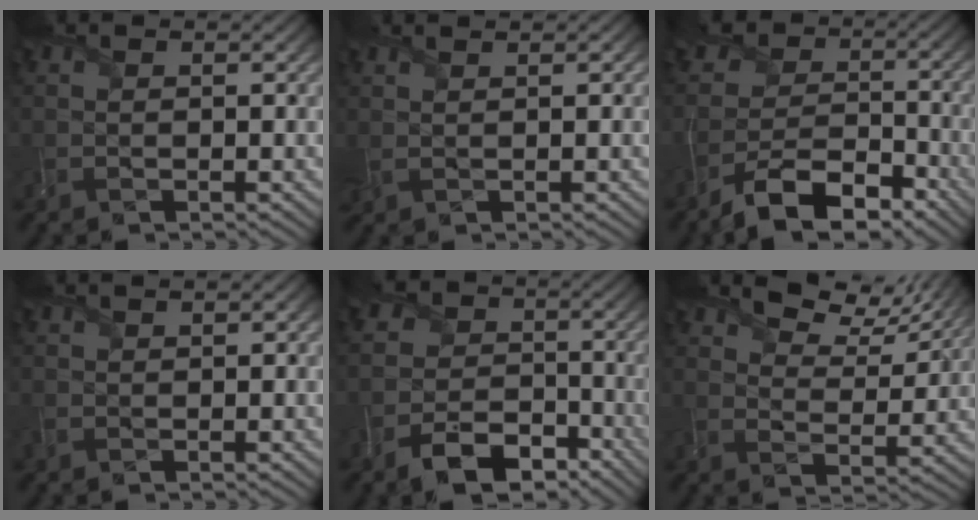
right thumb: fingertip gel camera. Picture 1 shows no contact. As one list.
[{"total": 1.5, "force": [1.0, 0.3, 1.0], "torque": [-0.031, 0.004, 0.021]}, {"total": 10.1, "force": [-6.6, 5.5, 5.3], "torque": [-0.087, -0.016, -0.124]}, {"total": 1.9, "force": [0.0, 1.3, 1.3], "torque": [-0.033, -0.002, -0.002]}, {"total": 9.2, "force": [-5.5, 6.1, 4.1], "torque": [-0.079, -0.024, -0.107]}, {"total": 8.1, "force": [5.9, 3.6, 4.1], "torque": [-0.074, 0.000, 0.101]}]